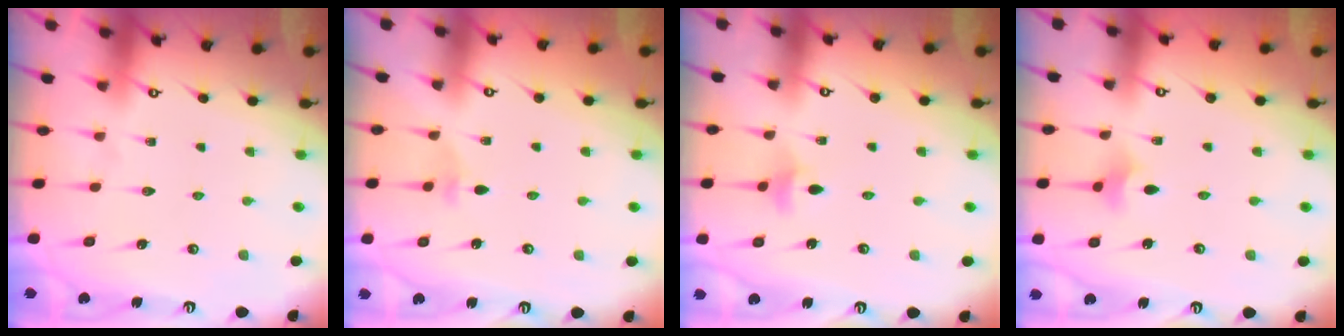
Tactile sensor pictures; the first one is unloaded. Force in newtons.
{"total": 2.9, "press": 2.8, "slide": 0.8}
{"total": 3.4, "press": 3.3, "slide": 0.7}
{"total": 3.4, "press": 3.3, "slide": 0.7}